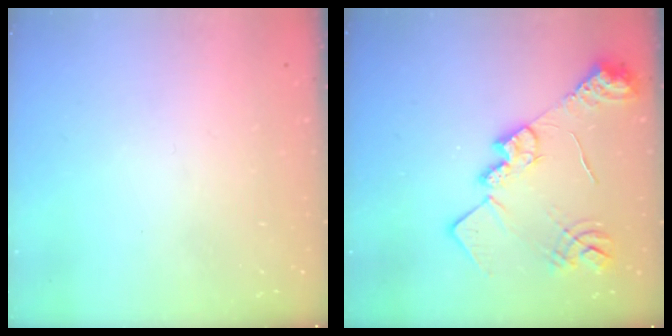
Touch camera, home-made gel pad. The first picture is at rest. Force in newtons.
{"total": 17.6, "press": 17.5, "slide": 1.1}